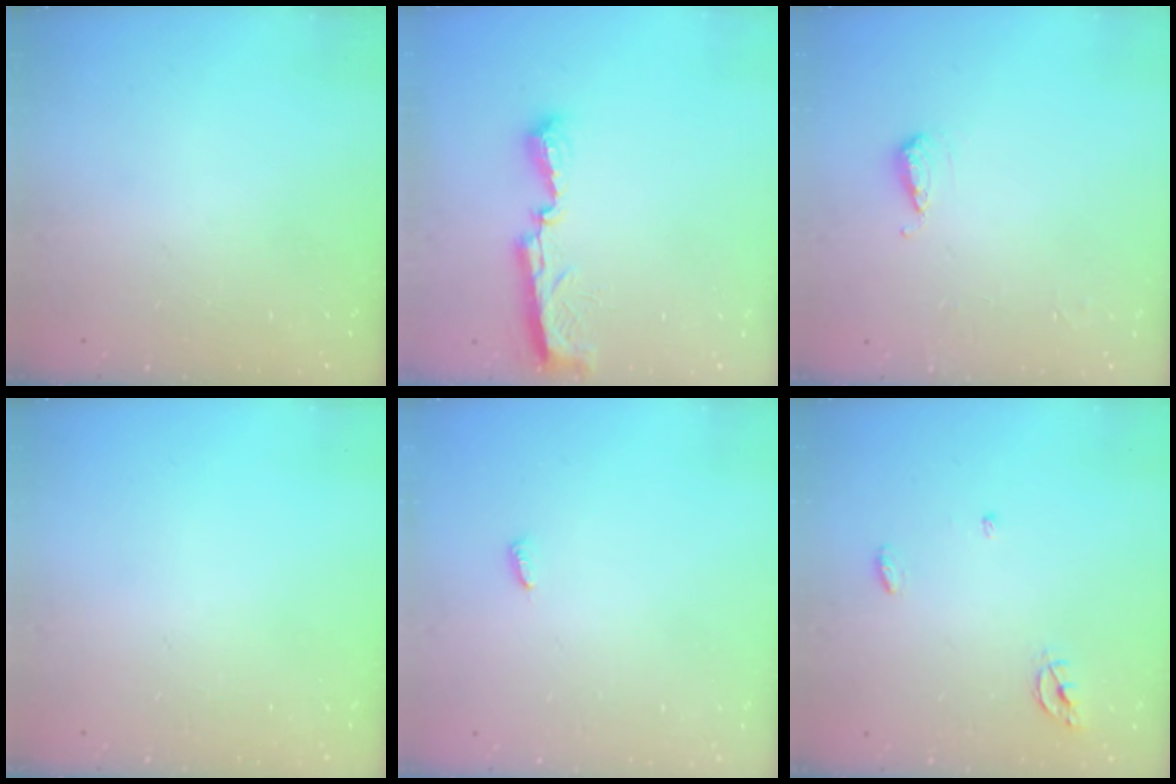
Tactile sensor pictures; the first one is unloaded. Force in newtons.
{"total": 7.9, "press": 7.8, "slide": 0.4}
{"total": 5.2, "press": 5.1, "slide": 0.9}
{"total": 0.0}
{"total": 3.2, "press": 3.2, "slide": 0.5}
{"total": 4.2, "press": 4.2, "slide": 0.3}